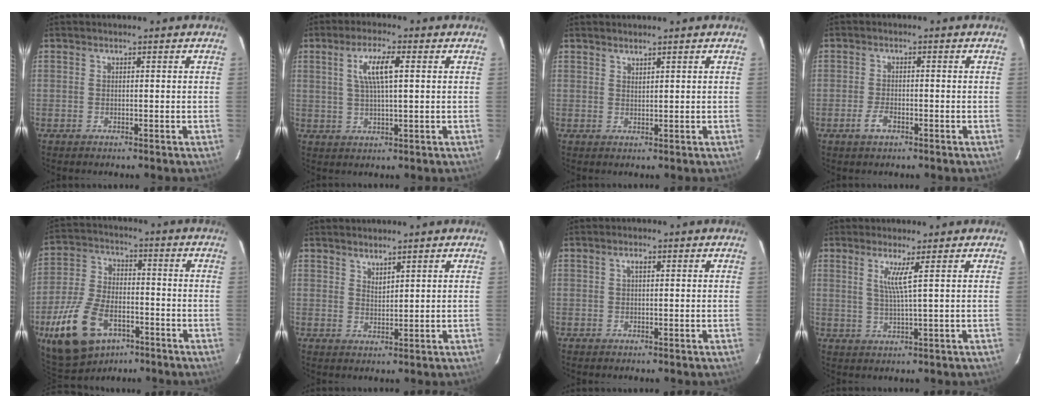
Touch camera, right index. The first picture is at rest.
{"total": 6.2, "force": [1.8, 1.1, 5.8], "torque": [-0.110, 0.004, 0.033]}
{"total": 1.2, "force": [1.1, 0.1, 0.4], "torque": [-0.006, -0.001, 0.020]}
{"total": 2.8, "force": [-1.6, 1.5, 1.8], "torque": [-0.041, -0.001, -0.031]}
{"total": 17.6, "force": [-9.2, 10.1, 11.1], "torque": [-0.251, -0.014, -0.156]}
{"total": 2.3, "force": [2.1, 0.4, 0.8], "torque": [-0.013, 0.001, 0.038]}
{"total": 0.9, "force": [0.3, 0.4, 0.8], "torque": [-0.014, 0.005, 0.003]}
{"total": 3.5, "force": [1.5, -1.0, 3.0], "torque": [-0.054, -0.010, 0.026]}